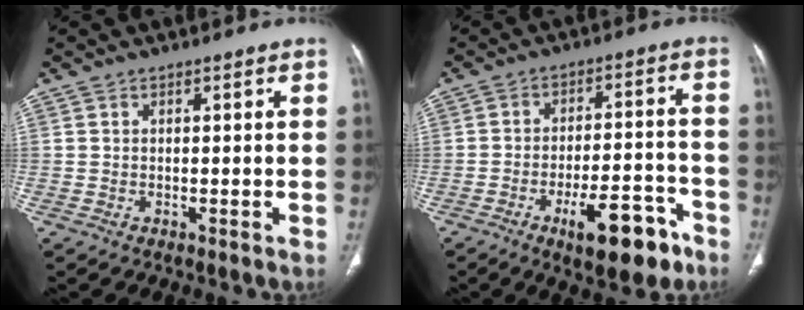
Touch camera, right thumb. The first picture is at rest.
{"total": 12.8, "force": [-7.3, 4.9, 9.4], "torque": [-0.122, 0.046, -0.103]}